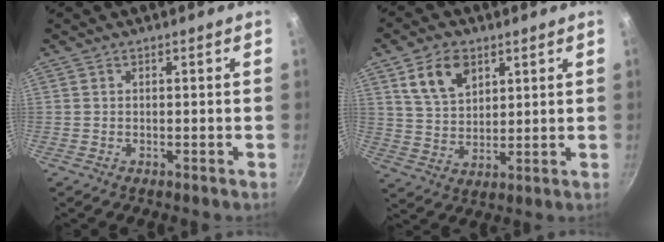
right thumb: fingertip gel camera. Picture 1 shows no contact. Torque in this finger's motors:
{"motor_torque": [-0.19, 0.30, 0.35, 0.43, 0.04]}